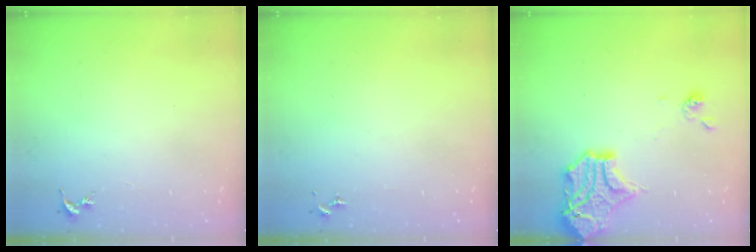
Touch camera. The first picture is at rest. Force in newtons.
{"total": 0.0}
{"total": 16.4, "press": 16.1, "slide": 3.1}